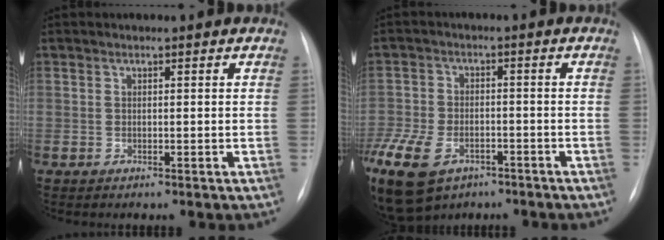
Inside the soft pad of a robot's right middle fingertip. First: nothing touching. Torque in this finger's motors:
{"motor_torque": [1.08, -1.06, 1.05, 0.21]}